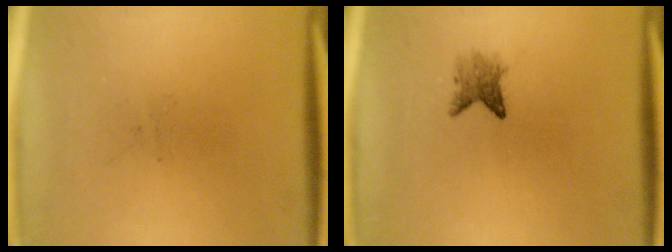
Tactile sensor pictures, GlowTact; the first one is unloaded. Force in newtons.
{"total": 2.2}